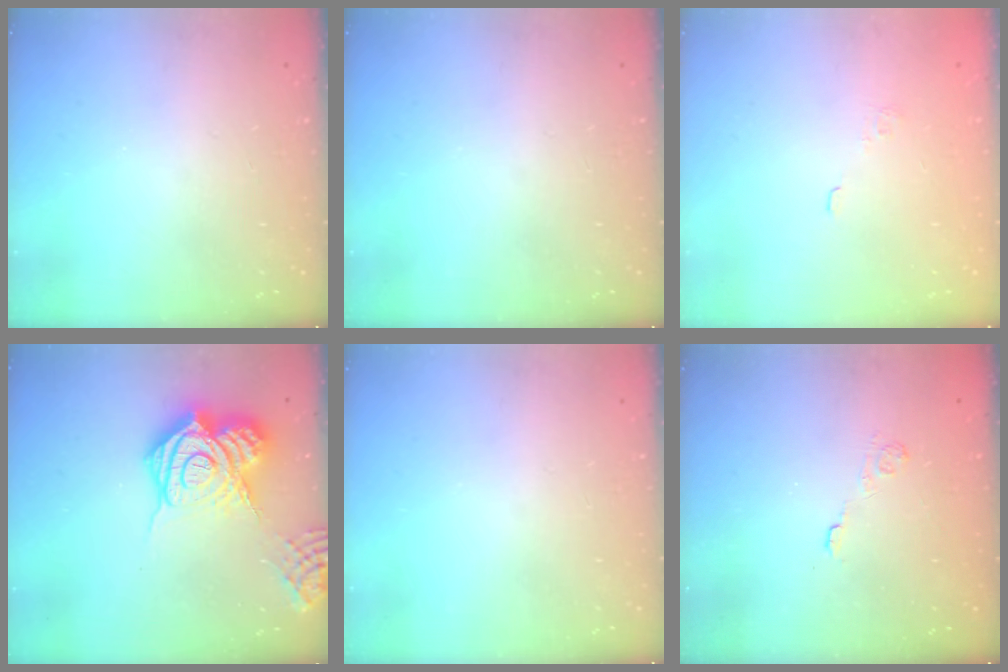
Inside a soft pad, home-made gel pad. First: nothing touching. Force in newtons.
{"total": 0.0}
{"total": 1.5, "press": 0.9, "slide": 1.3}
{"total": 22.4, "press": 22.2, "slide": 2.7}
{"total": 0.0}
{"total": 2.2, "press": 1.7, "slide": 1.4}